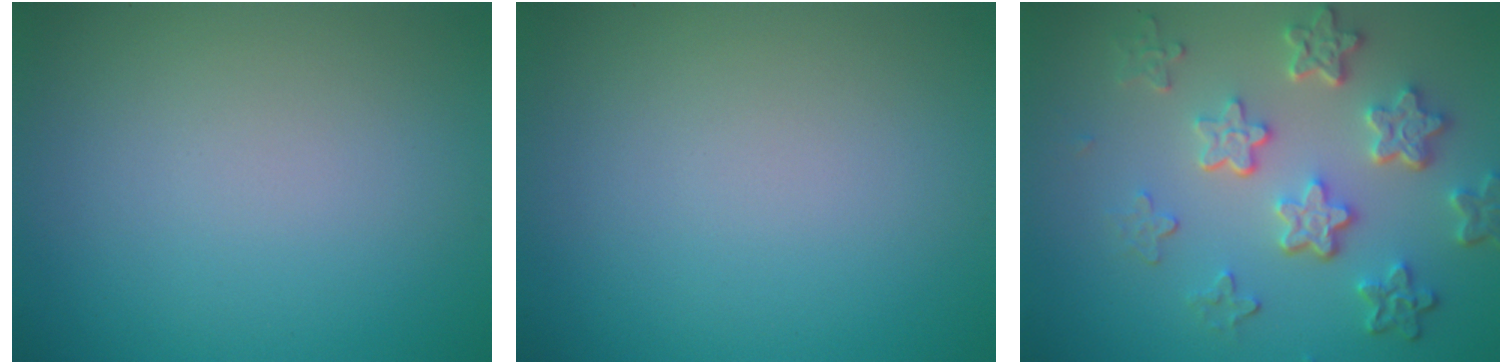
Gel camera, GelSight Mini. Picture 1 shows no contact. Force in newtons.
{"total": 0.0}
{"total": 5.9, "press": 4.4, "slide": 3.9}